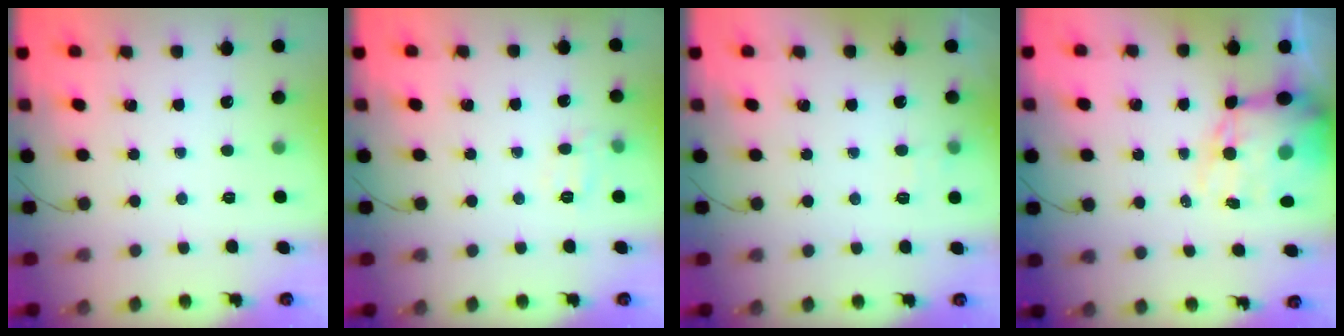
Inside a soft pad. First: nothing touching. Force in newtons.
{"total": 8.5, "press": 8.4, "slide": 1.4}
{"total": 4.0, "press": 3.5, "slide": 2.0}
{"total": 14.3, "press": 13.8, "slide": 3.7}